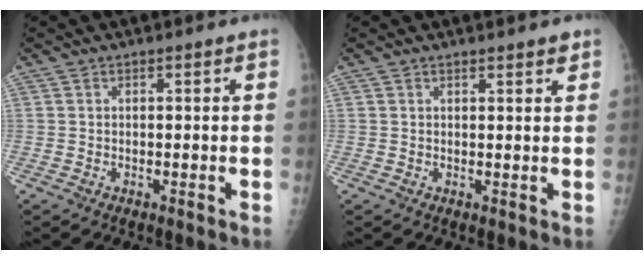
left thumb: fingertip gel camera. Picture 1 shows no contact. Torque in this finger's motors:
{"motor_torque": [-0.29, -0.21, -0.56, 0.00, 0.01]}